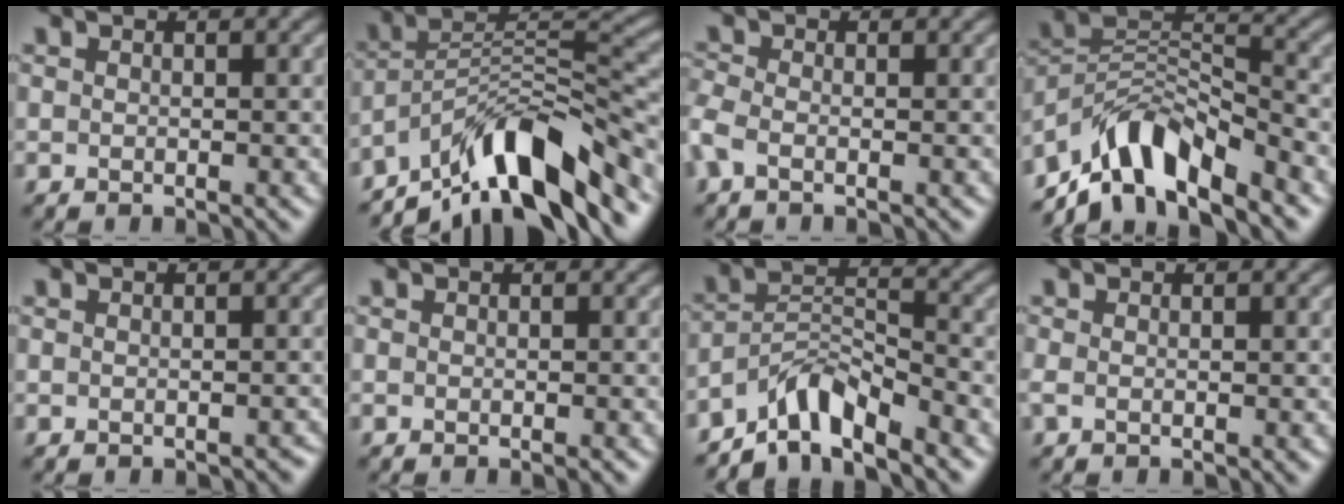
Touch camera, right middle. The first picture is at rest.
{"total": 10.6, "force": [-7.8, 2.8, 6.5], "torque": [-0.100, 0.016, -0.142]}
{"total": 1.6, "force": [-1.0, 0.6, 1.1], "torque": [-0.032, -0.004, -0.027]}
{"total": 7.8, "force": [-6.1, 3.0, 4.0], "torque": [-0.052, 0.008, -0.117]}
{"total": 0.7, "force": [-0.7, 0.1, 0.2], "torque": [0.000, 0.003, -0.007]}
{"total": 0.7, "force": [-0.3, 0.2, 0.6], "torque": [-0.001, -0.002, -0.004]}
{"total": 5.6, "force": [-4.8, 1.3, 2.5], "torque": [-0.037, 0.010, -0.090]}
{"total": 0.9, "force": [-0.1, 0.2, 0.9], "torque": [-0.019, 0.000, 0.000]}